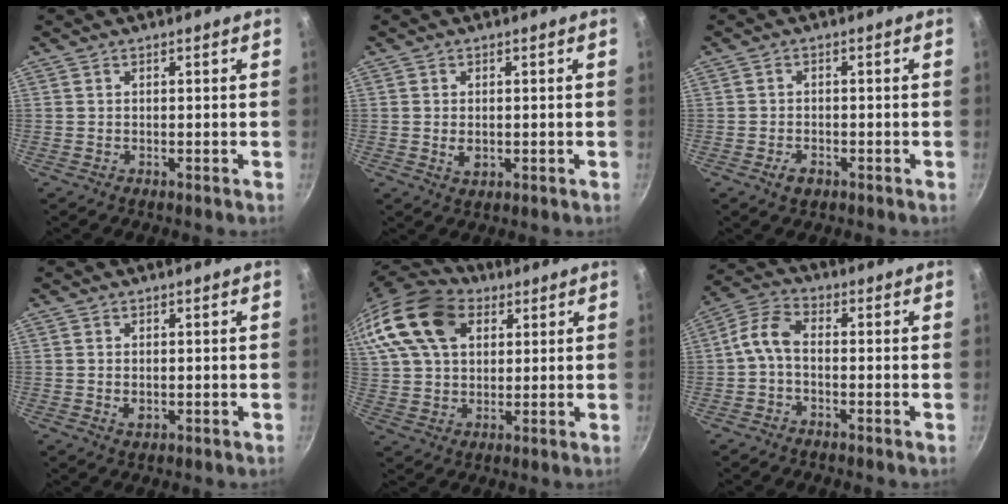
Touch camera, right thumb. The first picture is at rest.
{"total": 2.7, "force": [-0.2, 1.8, 2.0], "torque": [-0.036, -0.004, 0.000]}
{"total": 2.8, "force": [-1.4, 1.7, 1.6], "torque": [-0.026, 0.010, -0.027]}
{"total": 2.1, "force": [-0.1, 1.4, 1.5], "torque": [-0.026, -0.002, 0.001]}
{"total": 24.4, "force": [10.3, 16.6, 14.5], "torque": [-0.323, 0.030, 0.184]}
{"total": 5.6, "force": [-1.2, 3.2, 4.4], "torque": [-0.098, 0.030, -0.037]}